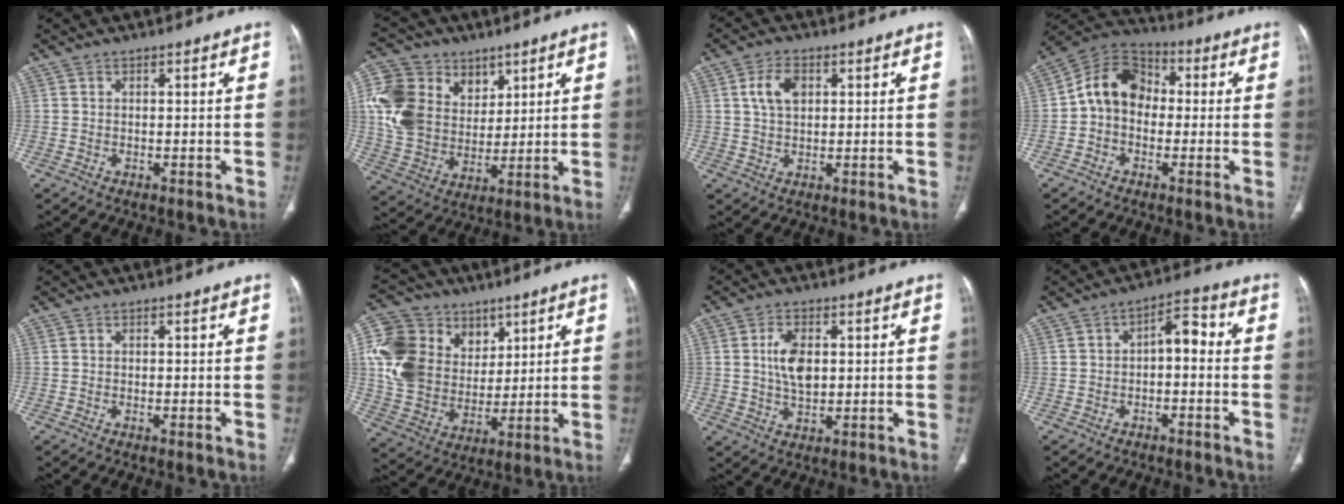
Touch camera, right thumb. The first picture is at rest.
{"total": 17.1, "force": [5.9, 13.4, 8.8], "torque": [-0.159, -0.007, 0.120]}
{"total": 5.6, "force": [1.7, 3.5, 4.0], "torque": [-0.072, 0.003, 0.032]}
{"total": 10.9, "force": [-0.3, 8.6, 6.7], "torque": [-0.095, 0.038, -0.024]}
{"total": 0.5, "force": [-0.2, 0.1, 0.5], "torque": [-0.013, -0.003, -0.003]}
{"total": 18.8, "force": [6.2, 14.9, 9.7], "torque": [-0.168, -0.003, 0.123]}
{"total": 6.9, "force": [1.1, 4.1, 5.4], "torque": [-0.094, -0.004, 0.020]}
{"total": 5.8, "force": [-0.9, 3.2, 4.8], "torque": [-0.059, 0.035, -0.022]}